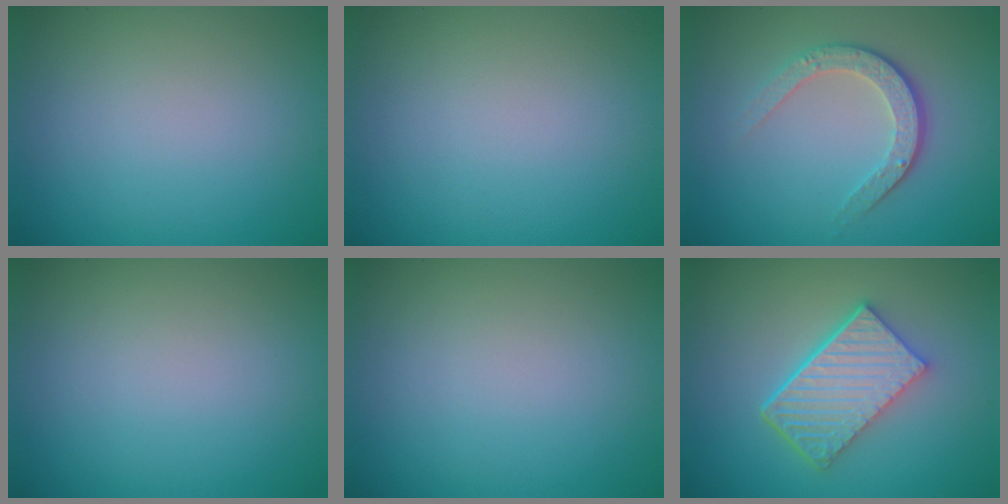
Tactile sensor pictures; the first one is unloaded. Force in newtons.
{"total": 0.0}
{"total": 3.5, "press": 2.6, "slide": 2.3}
{"total": 0.0}
{"total": 0.0}
{"total": 5.8, "press": 4.3, "slide": 3.9}